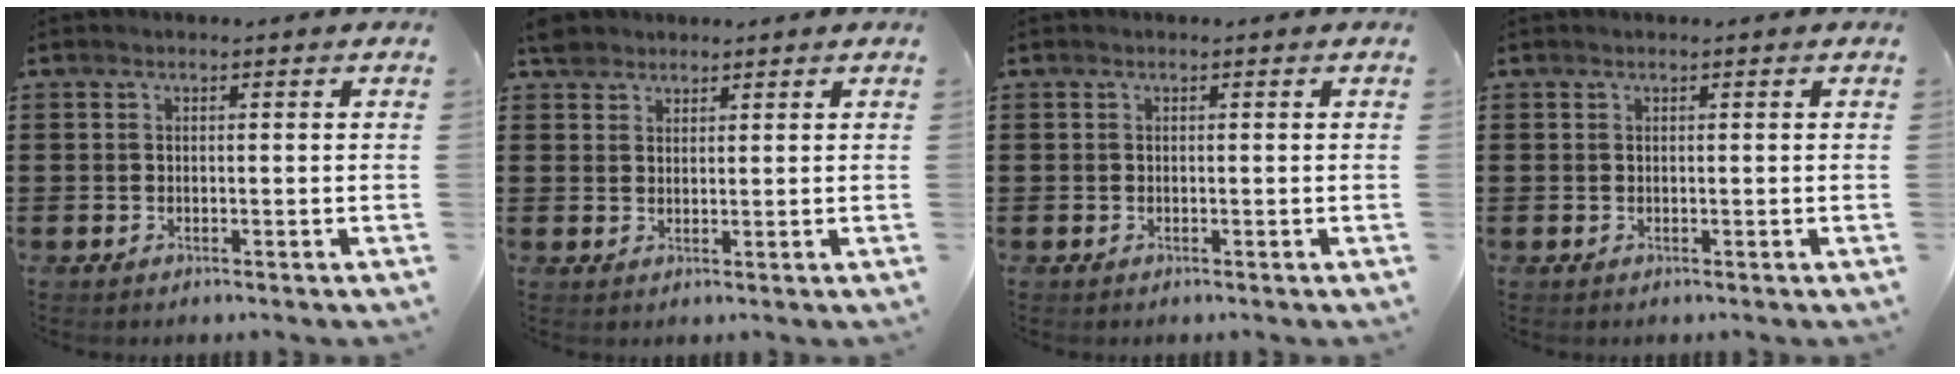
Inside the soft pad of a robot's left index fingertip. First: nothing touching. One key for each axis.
{"total": 2.5, "fx": 2.2, "fy": 1.3, "fz": 0.3, "tx": -0.005, "ty": 0.004, "tz": 0.041}
{"total": 0.0}
{"total": 0.0}